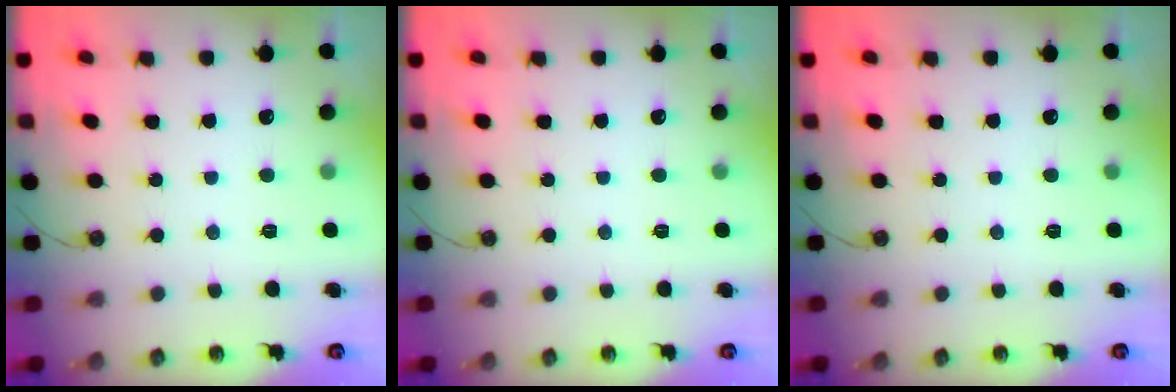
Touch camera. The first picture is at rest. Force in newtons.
{"total": 0.0}
{"total": 0.0}